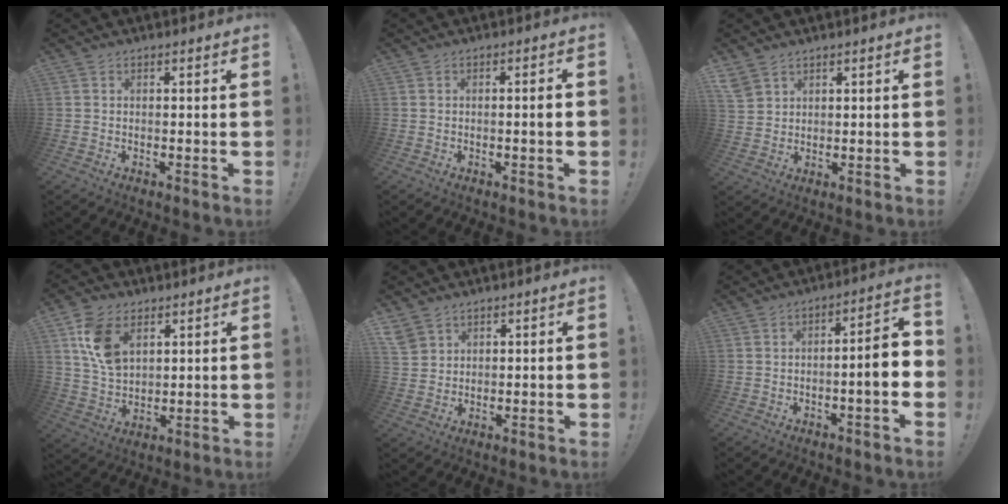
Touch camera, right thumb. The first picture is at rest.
{"total": 2.4, "force": [-0.3, -0.2, 2.3], "torque": [-0.040, 0.002, -0.007]}
{"total": 4.6, "force": [3.5, 2.8, 1.3], "torque": [-0.018, -0.017, 0.067]}
{"total": 12.0, "force": [5.6, 7.6, 7.4], "torque": [-0.135, -0.010, 0.108]}
{"total": 4.7, "force": [3.4, 3.1, 1.0], "torque": [-0.013, -0.014, 0.065]}
{"total": 7.8, "force": [-1.7, 0.8, 7.6], "torque": [-0.103, -0.002, -0.036]}